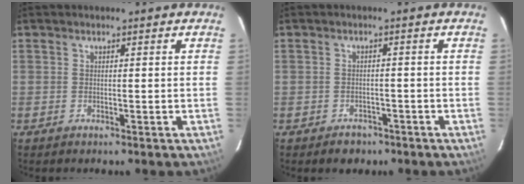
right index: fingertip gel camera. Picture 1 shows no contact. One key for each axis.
{"total": 2.8, "fx": -1.9, "fy": 2.0, "fz": 0.6, "tx": -0.011, "ty": 0.006, "tz": -0.021}